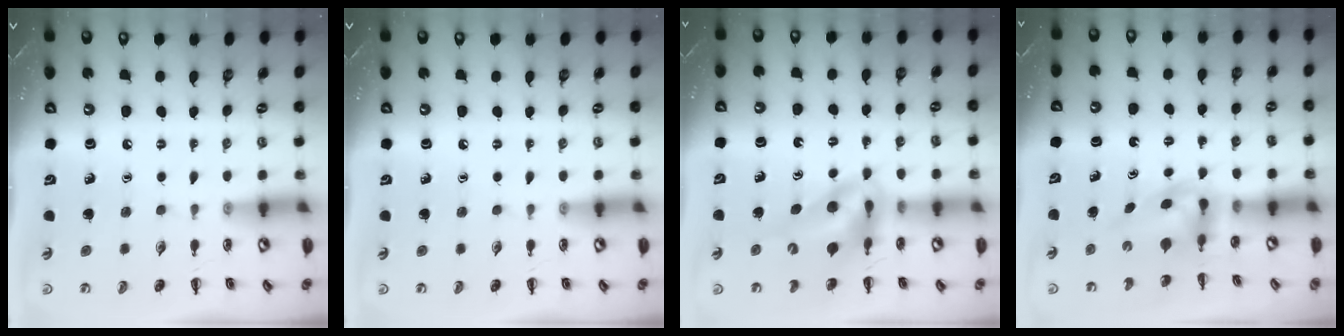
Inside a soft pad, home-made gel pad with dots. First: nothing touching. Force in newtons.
{"total": 0.0}
{"total": 9.4, "press": 9.0, "slide": 2.8}
{"total": 3.6, "press": 3.5, "slide": 0.5}